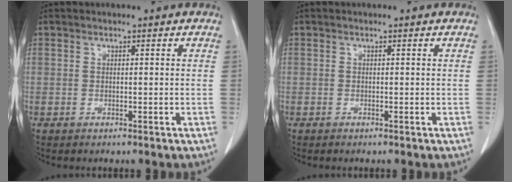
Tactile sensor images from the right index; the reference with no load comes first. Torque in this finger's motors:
{"motor_torque": [0.05, -0.07, 0.03, 0.01]}